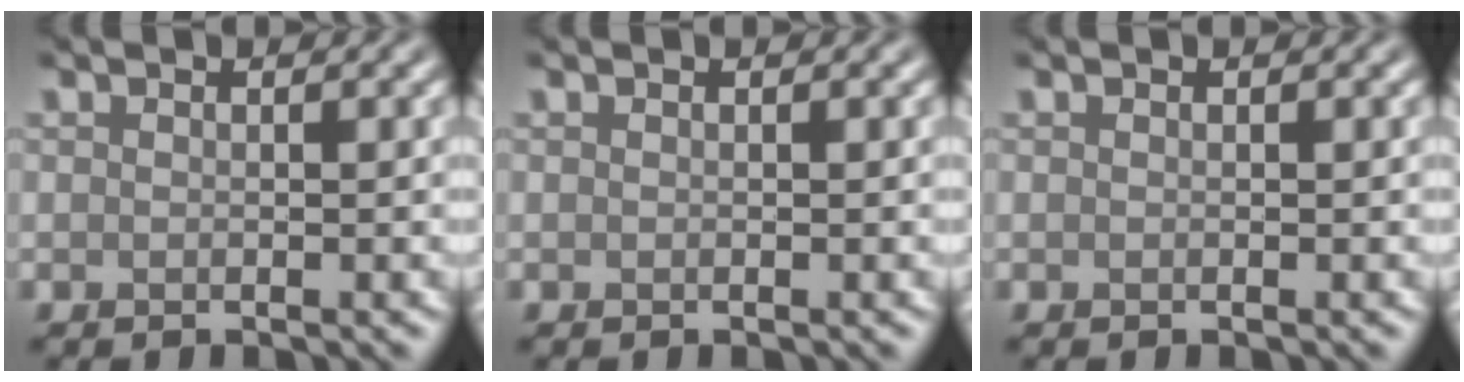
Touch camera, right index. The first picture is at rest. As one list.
[{"total": 0.0}, {"total": 0.0}]